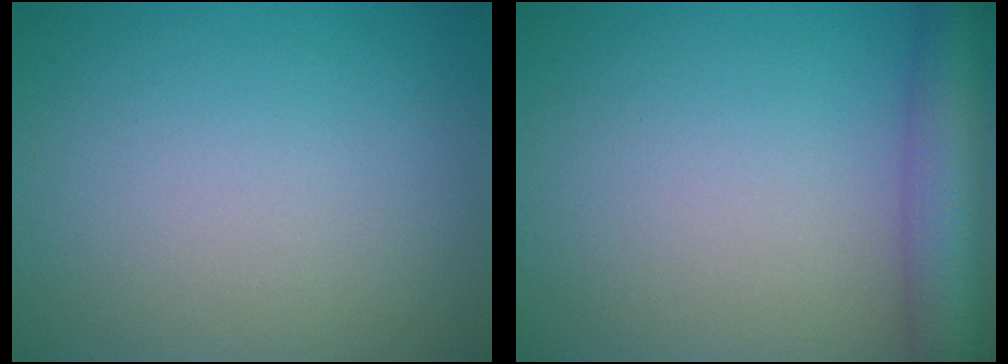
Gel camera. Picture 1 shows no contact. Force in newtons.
{"total": 6.3, "press": 6.3, "slide": 0.2}